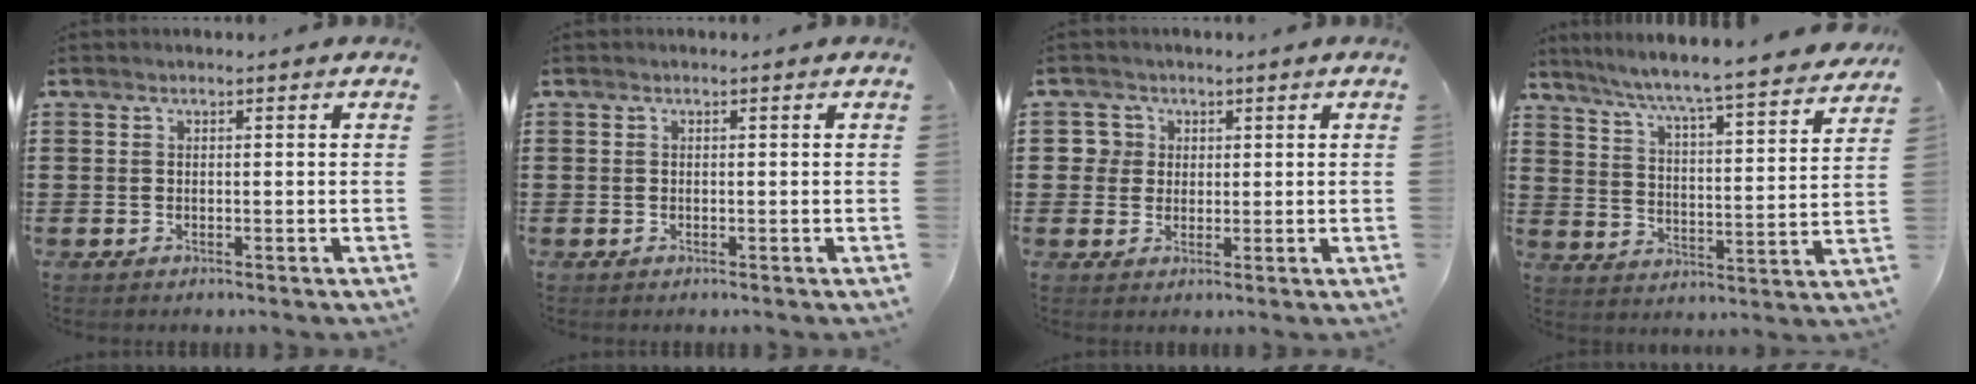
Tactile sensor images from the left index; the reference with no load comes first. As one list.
[{"total": 0.0}, {"total": 3.7, "force": [1.2, 3.4, 0.2], "torque": [-0.017, 0.010, 0.018]}, {"total": 5.9, "force": [5.4, -0.8, 2.3], "torque": [-0.070, -0.048, 0.082]}]